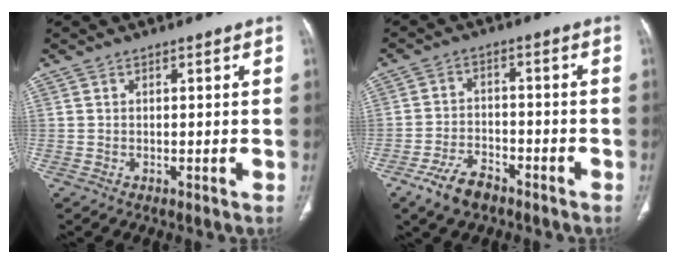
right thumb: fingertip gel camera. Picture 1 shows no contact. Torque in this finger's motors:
{"motor_torque": [3.15, 1.86, -0.12, -0.10, 0.06]}